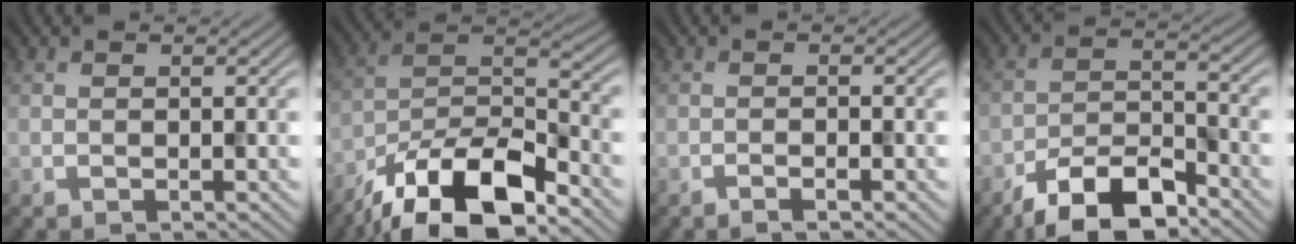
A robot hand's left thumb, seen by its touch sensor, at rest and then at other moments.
{"total": 15.5, "force": [-11.0, 5.3, 9.5], "torque": [-0.180, -0.011, -0.206]}
{"total": 1.2, "force": [-0.8, 0.1, 0.9], "torque": [-0.015, 0.003, -0.016]}
{"total": 8.8, "force": [-6.5, 3.0, 5.2], "torque": [-0.086, 0.000, -0.130]}